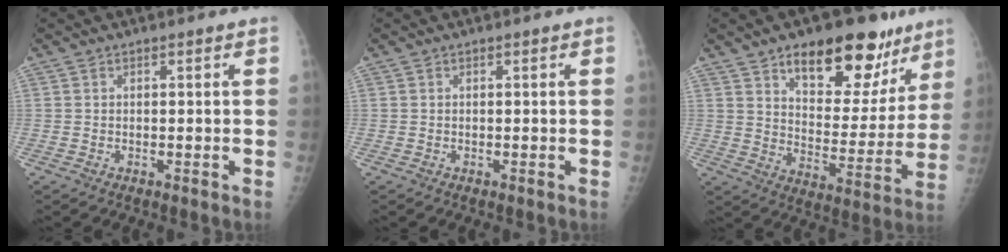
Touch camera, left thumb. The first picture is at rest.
{"total": 0.0}
{"total": 20.1, "force": [12.8, 9.7, 12.1], "torque": [-0.112, -0.063, 0.193]}